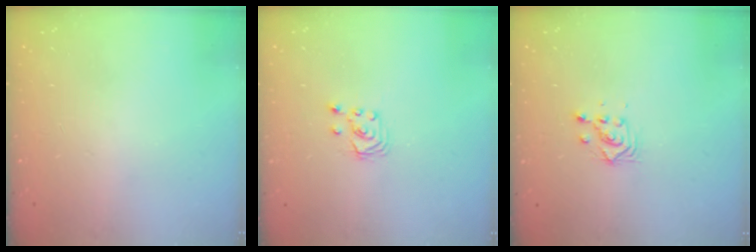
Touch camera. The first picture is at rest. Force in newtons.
{"total": 2.6, "press": 2.6, "slide": 0.3}
{"total": 2.8, "press": 2.8, "slide": 0.1}